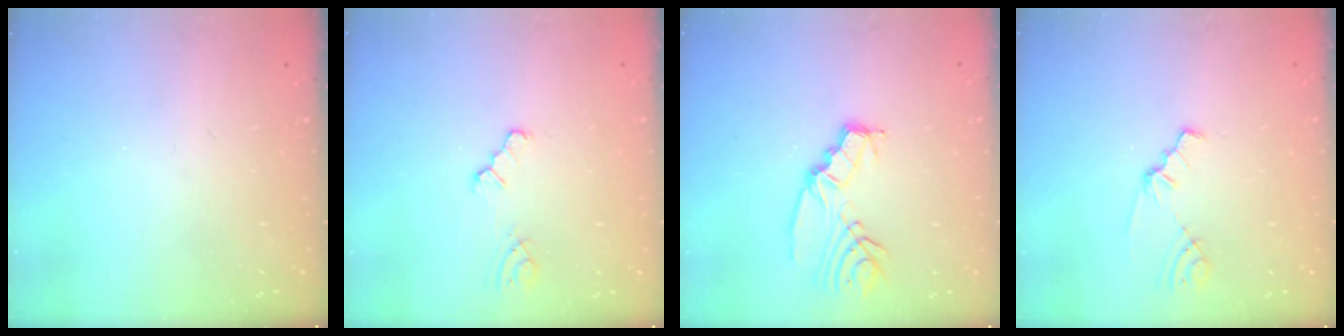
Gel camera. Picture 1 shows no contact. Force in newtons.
{"total": 1.6, "press": 1.6, "slide": 0.2}
{"total": 8.6, "press": 8.5, "slide": 0.5}
{"total": 1.5, "press": 1.5, "slide": 0.3}